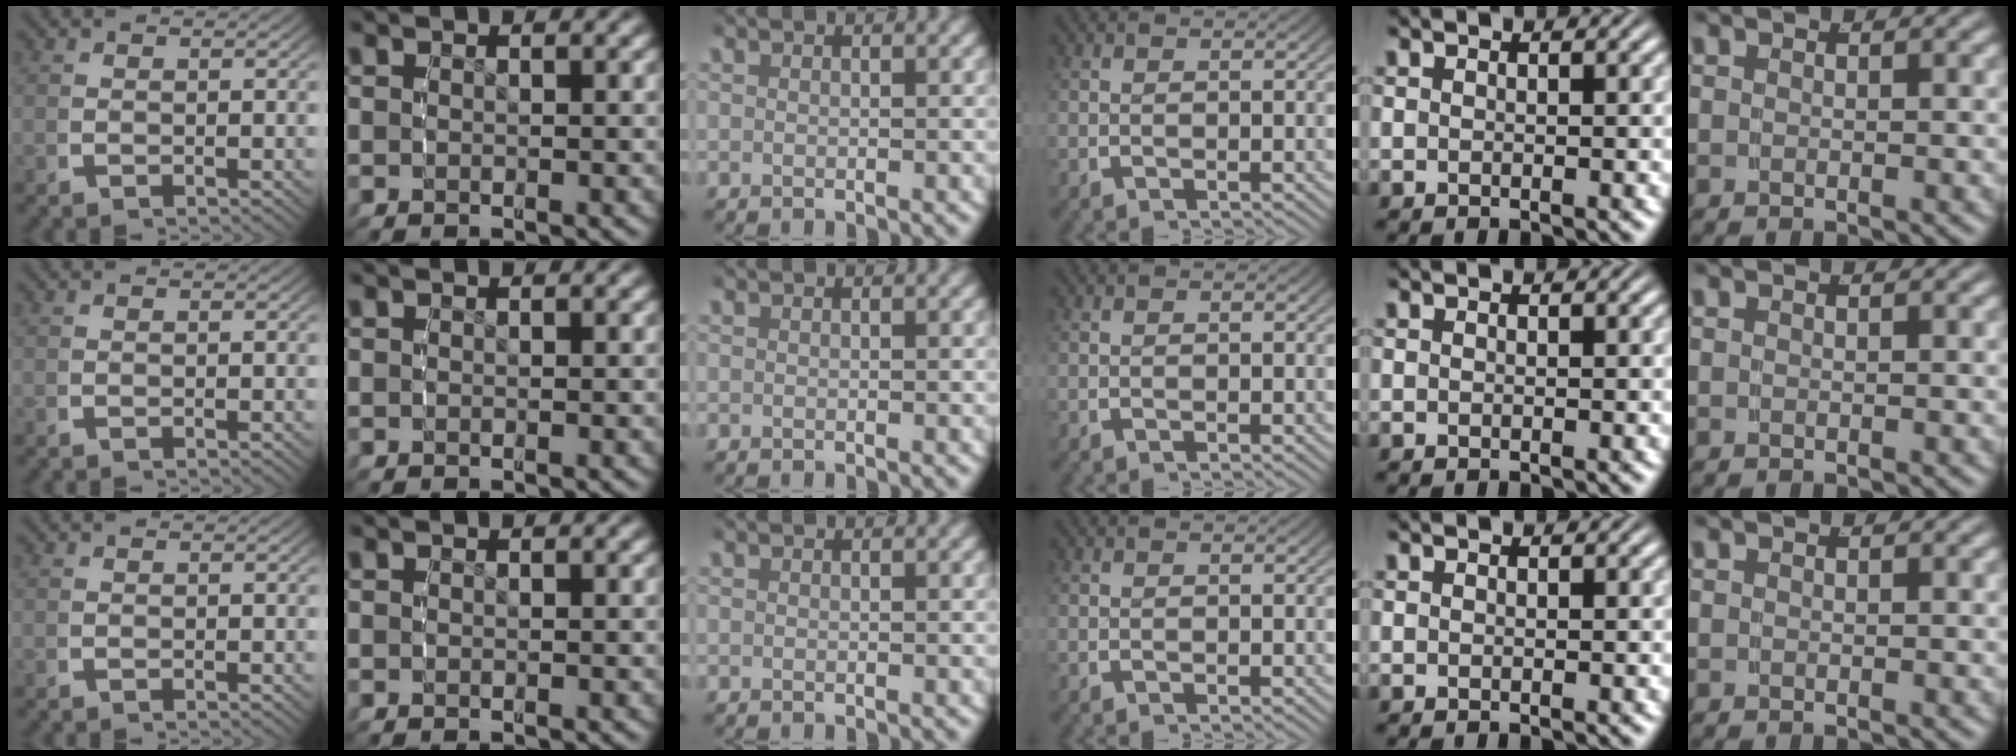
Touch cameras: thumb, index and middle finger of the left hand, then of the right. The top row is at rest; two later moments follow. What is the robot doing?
{"motion": "reach", "object": "shirt"}